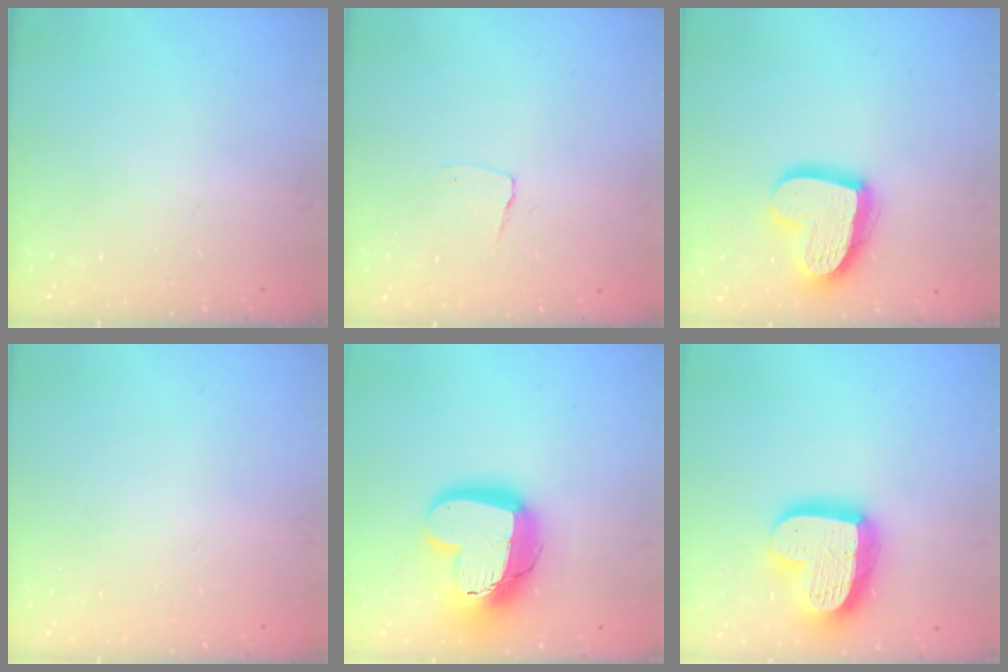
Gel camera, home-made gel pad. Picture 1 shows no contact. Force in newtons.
{"total": 3.0, "press": 3.0, "slide": 0.3}
{"total": 17.2, "press": 17.1, "slide": 1.5}
{"total": 0.0}
{"total": 19.5, "press": 19.5, "slide": 1.6}
{"total": 19.5, "press": 19.4, "slide": 1.7}